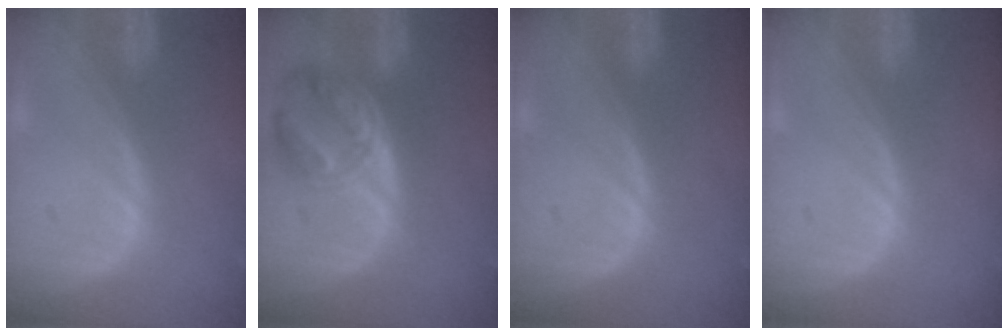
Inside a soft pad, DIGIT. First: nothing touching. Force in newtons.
{"total": 8.3, "press": 7.2, "slide": 4.0}
{"total": 0.0}
{"total": 0.0}